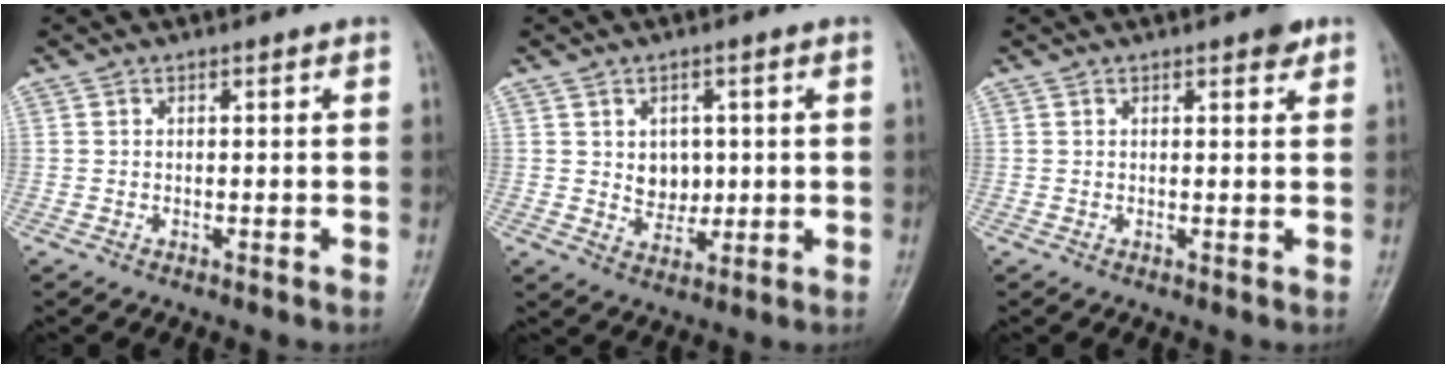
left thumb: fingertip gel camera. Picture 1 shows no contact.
{"total": 5.2, "force": [0.8, 4.2, 3.0], "torque": [-0.019, -0.008, 0.020]}
{"total": 2.3, "force": [1.5, 0.8, 1.6], "torque": [-0.016, -0.005, 0.017]}